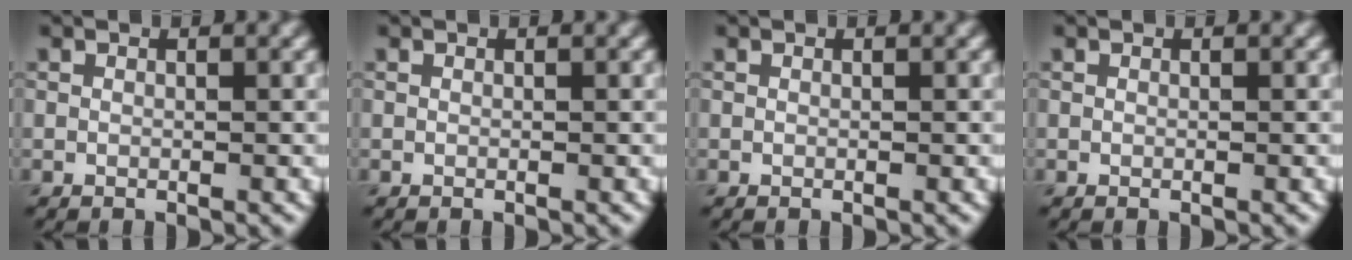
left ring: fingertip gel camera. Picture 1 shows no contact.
{"total": 0.0}
{"total": 0.0}
{"total": 0.0}